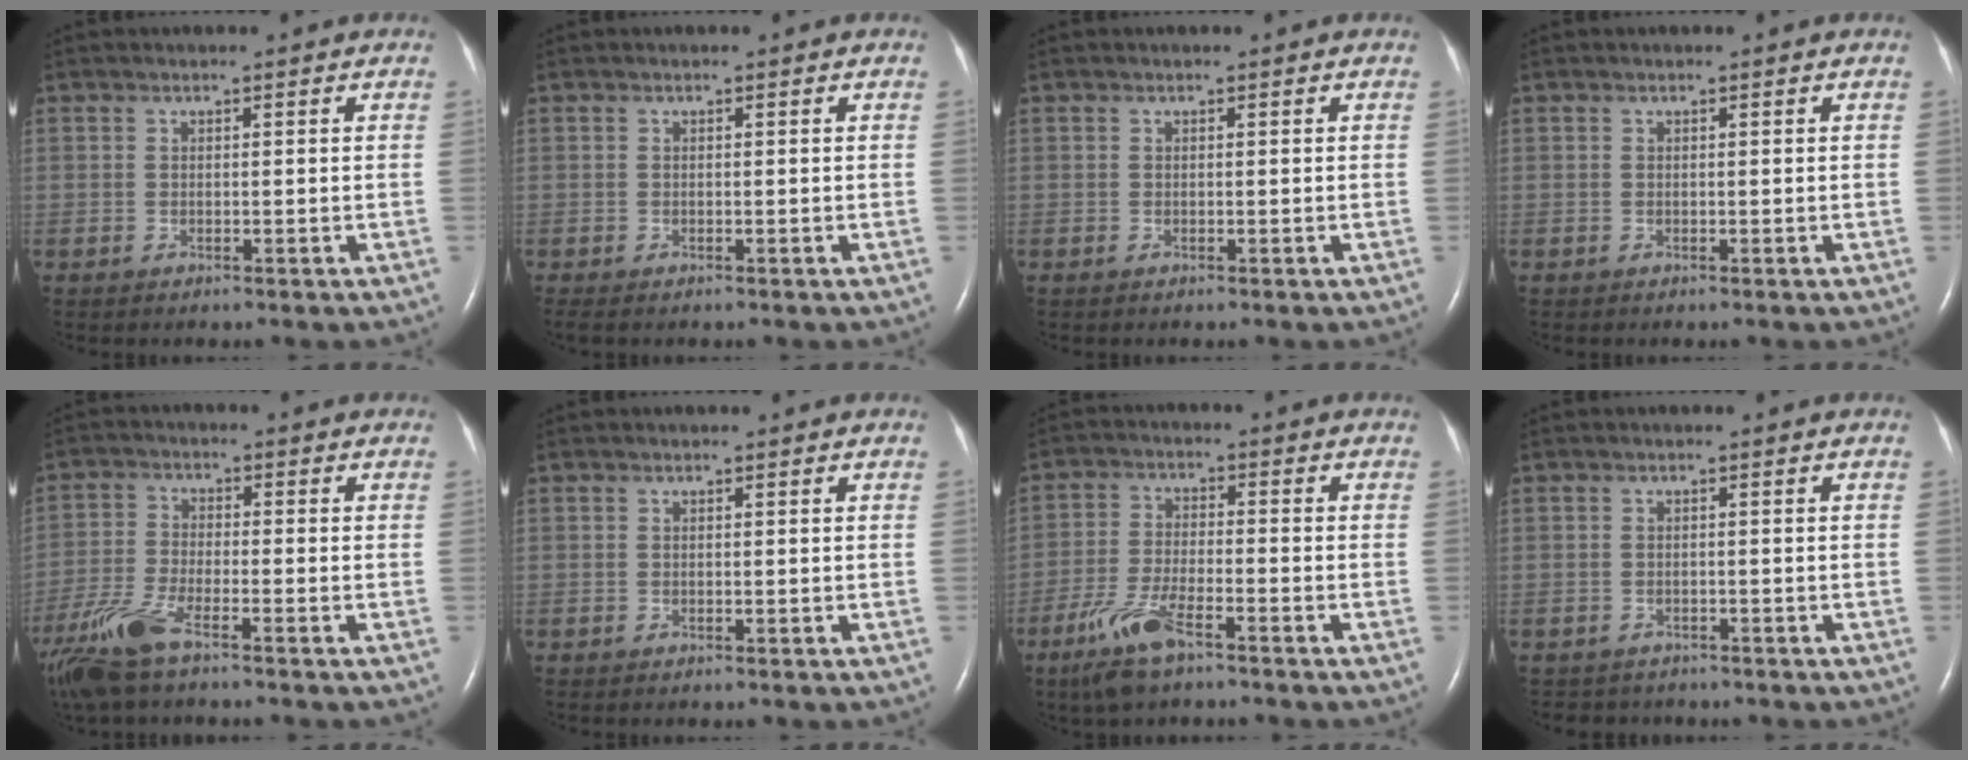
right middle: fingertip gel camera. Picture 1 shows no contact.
{"total": 0.8, "force": [-0.7, 0.2, 0.4], "torque": [-0.009, -0.003, -0.010]}
{"total": 0.0}
{"total": 0.0}
{"total": 8.9, "force": [-6.3, 1.7, 6.1], "torque": [-0.143, -0.022, -0.124]}
{"total": 0.0}
{"total": 7.9, "force": [-5.2, 1.5, 5.7], "torque": [-0.130, -0.015, -0.100]}
{"total": 3.0, "force": [-2.6, 1.4, -0.1], "torque": [-0.007, 0.000, -0.035]}